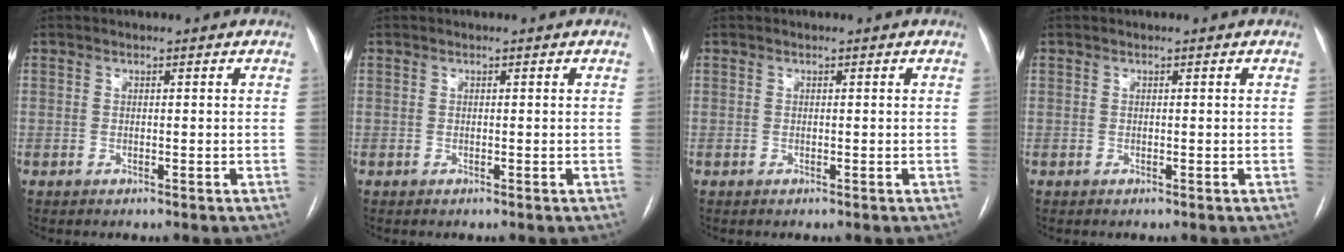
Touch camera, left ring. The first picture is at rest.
{"total": 0.0}
{"total": 0.0}
{"total": 0.0}